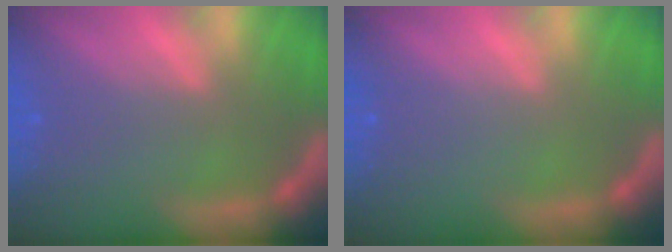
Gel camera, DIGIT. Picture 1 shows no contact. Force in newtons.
{"total": 0.0}